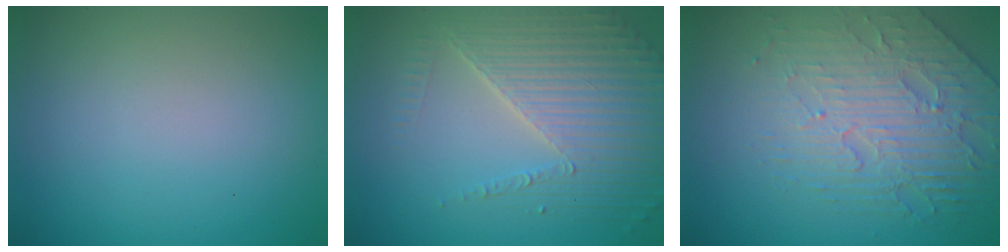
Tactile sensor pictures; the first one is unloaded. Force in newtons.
{"total": 5.4, "press": 4.4, "slide": 3.2}
{"total": 4.7, "press": 4.2, "slide": 2.2}